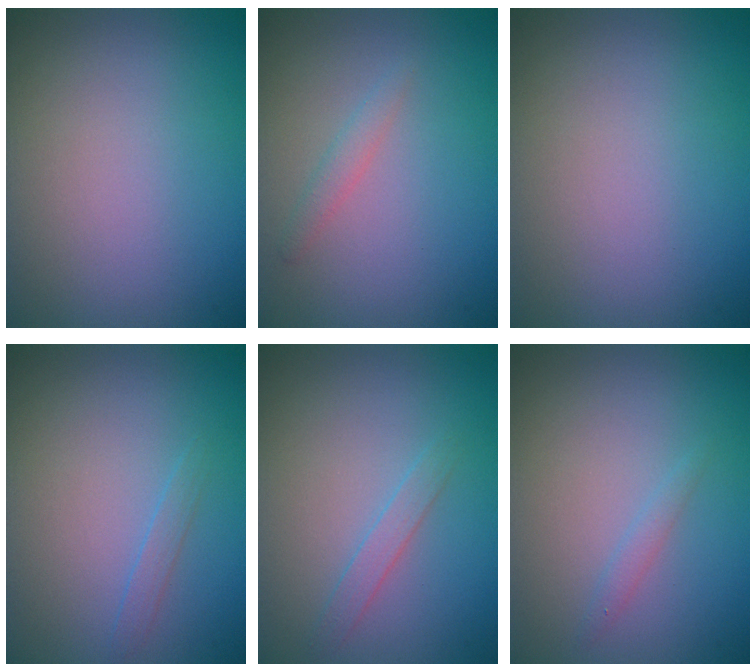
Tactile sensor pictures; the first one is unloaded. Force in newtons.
{"total": 1.1, "press": 1.1, "slide": 0.2}
{"total": 0.0}
{"total": 0.8, "press": 0.8, "slide": 0.1}
{"total": 1.2, "press": 1.2, "slide": 0.1}
{"total": 0.8, "press": 0.8, "slide": 0.1}